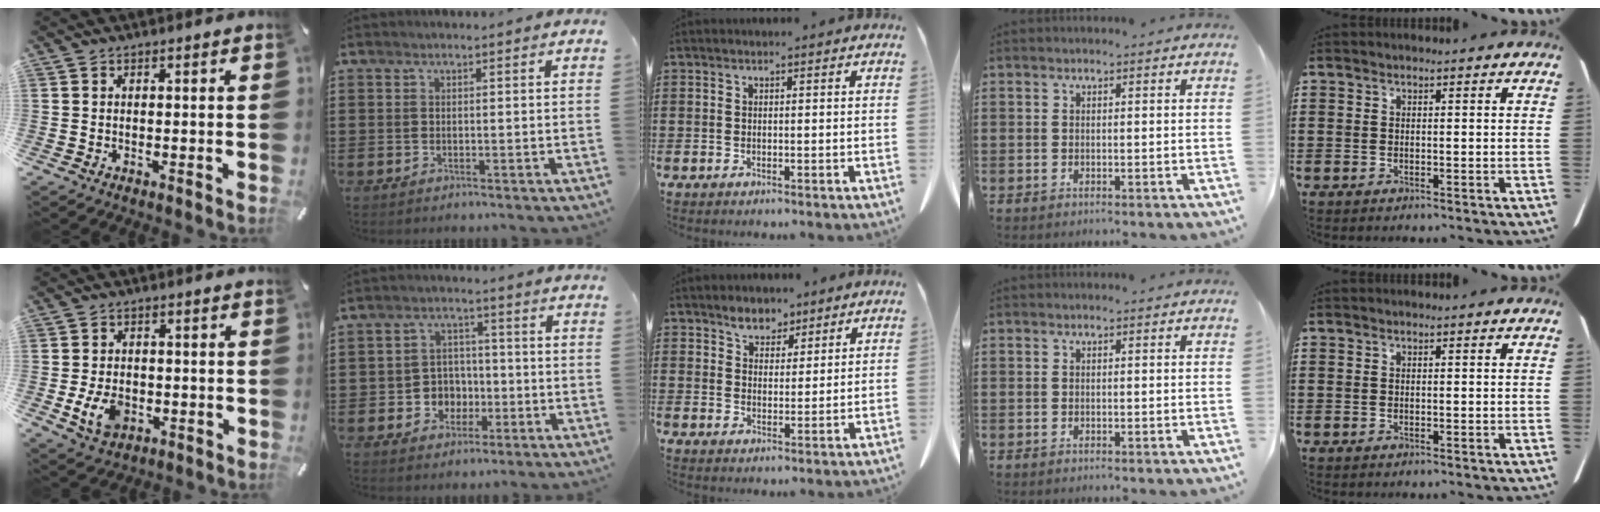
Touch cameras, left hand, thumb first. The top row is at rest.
{"thumb": {"total": 7.2, "force": [-1.9, 5.2, 4.6], "torque": [-0.097, 0.000, -0.035]}, "index": {"total": 5.0, "force": [-1.4, 4.6, 1.4], "torque": [-0.039, 0.013, -0.025]}, "middle": {"total": 4.3, "force": [3.6, 2.2, 0.8], "torque": [-0.029, -0.001, 0.070]}}